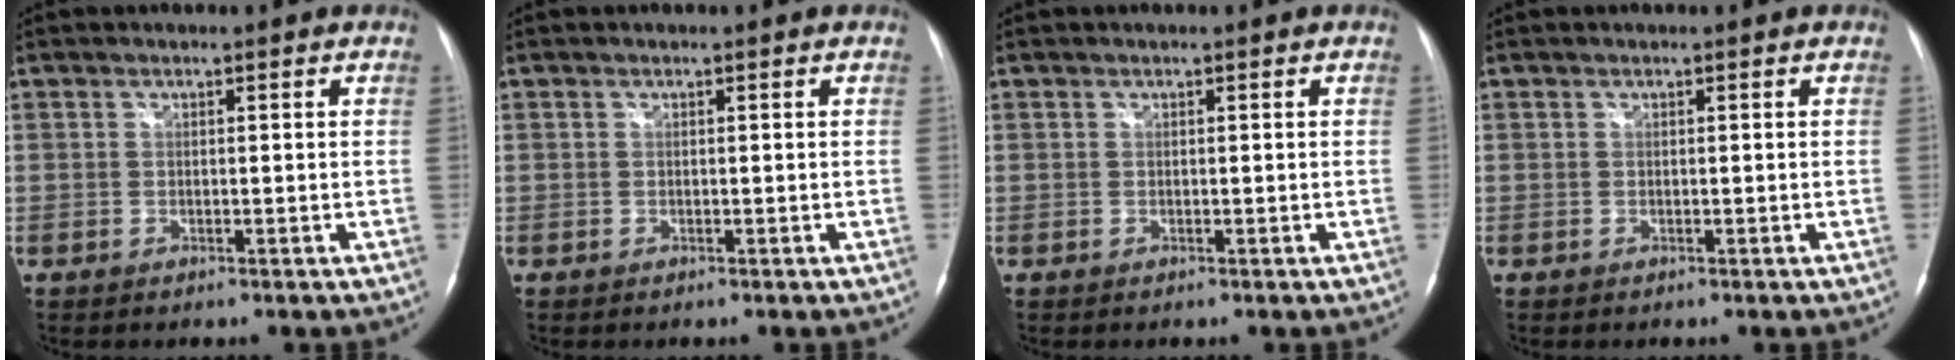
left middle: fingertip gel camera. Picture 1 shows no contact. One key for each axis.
{"total": 0.0}
{"total": 0.0}
{"total": 0.0}